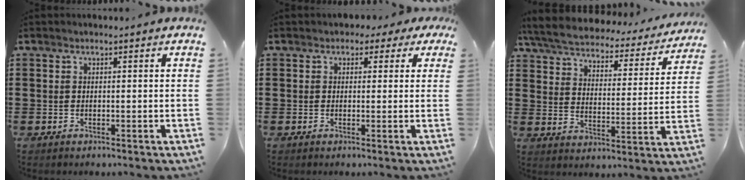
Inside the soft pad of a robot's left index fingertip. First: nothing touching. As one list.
[{"total": 1.7, "force": [0.4, 1.4, 0.8], "torque": [-0.015, 0.005, 0.003]}, {"total": 5.4, "force": [5.3, 0.6, 1.2], "torque": [-0.051, -0.034, 0.088]}]